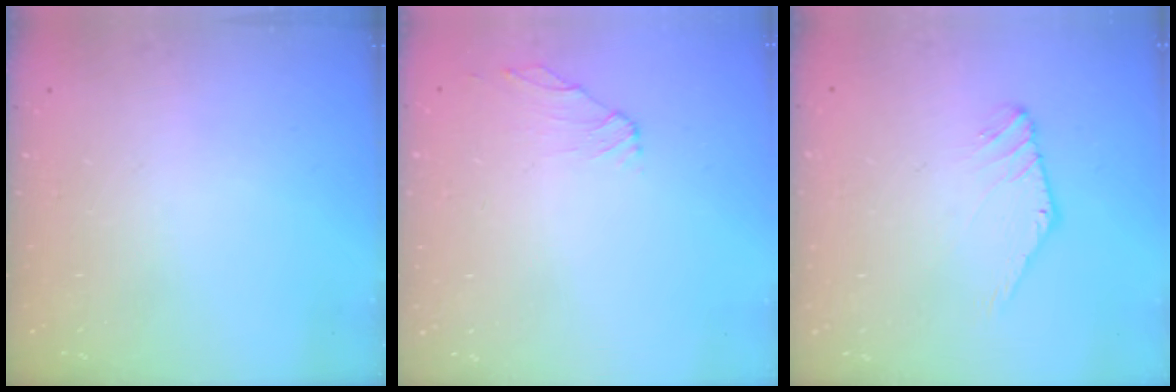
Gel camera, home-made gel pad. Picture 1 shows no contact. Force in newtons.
{"total": 0.6, "press": 0.5, "slide": 0.3}
{"total": 1.4, "press": 1.4, "slide": 0.1}